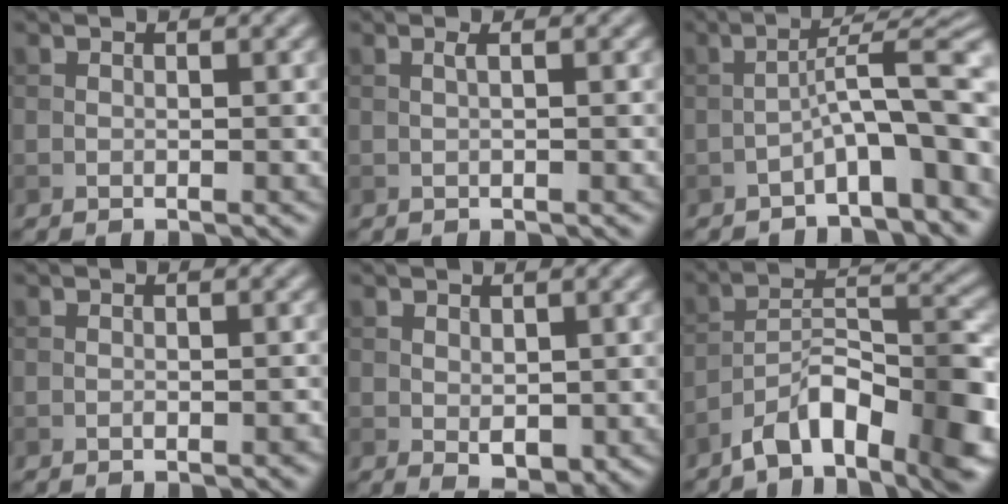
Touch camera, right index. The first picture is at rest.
{"total": 0.9, "force": [0.2, 0.2, 0.9], "torque": [-0.017, 0.005, 0.000]}
{"total": 7.1, "force": [-2.9, 1.3, 6.4], "torque": [-0.089, 0.027, -0.050]}
{"total": 0.7, "force": [-0.4, 0.2, 0.5], "torque": [-0.008, 0.001, -0.006]}
{"total": 2.0, "force": [0.0, 1.2, 1.6], "torque": [-0.027, -0.009, 0.009]}
{"total": 9.5, "force": [-6.0, 3.3, 6.6], "torque": [-0.100, 0.012, -0.104]}